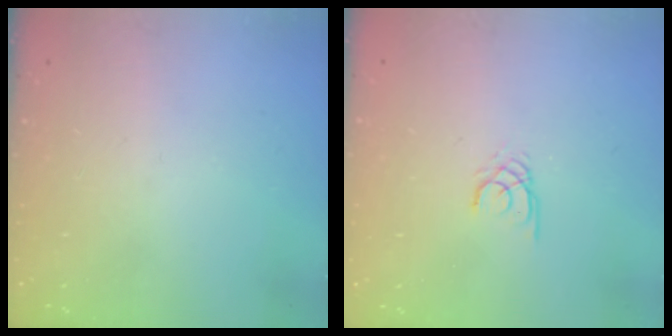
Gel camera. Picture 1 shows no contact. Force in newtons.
{"total": 1.9, "press": 1.9, "slide": 0.3}